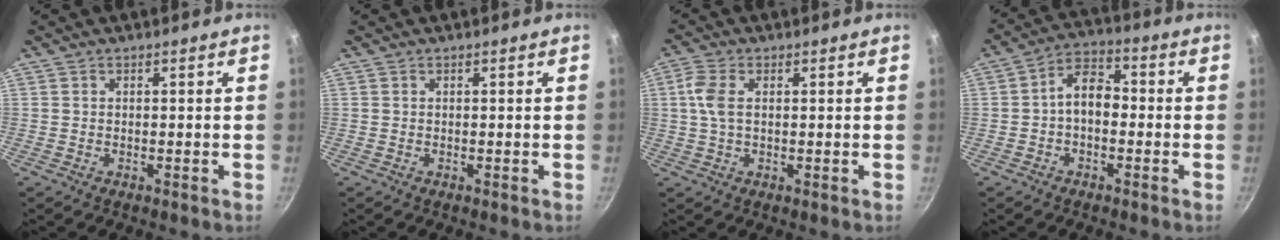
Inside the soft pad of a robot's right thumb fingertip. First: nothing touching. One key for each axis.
{"total": 0.0}
{"total": 5.0, "fx": 0.9, "fy": 2.6, "fz": 4.1, "tx": -0.108, "ty": 0.009, "tz": 0.013}
{"total": 7.6, "fx": -0.7, "fy": 4.9, "fz": 5.8, "tx": -0.079, "ty": 0.031, "tz": -0.026}